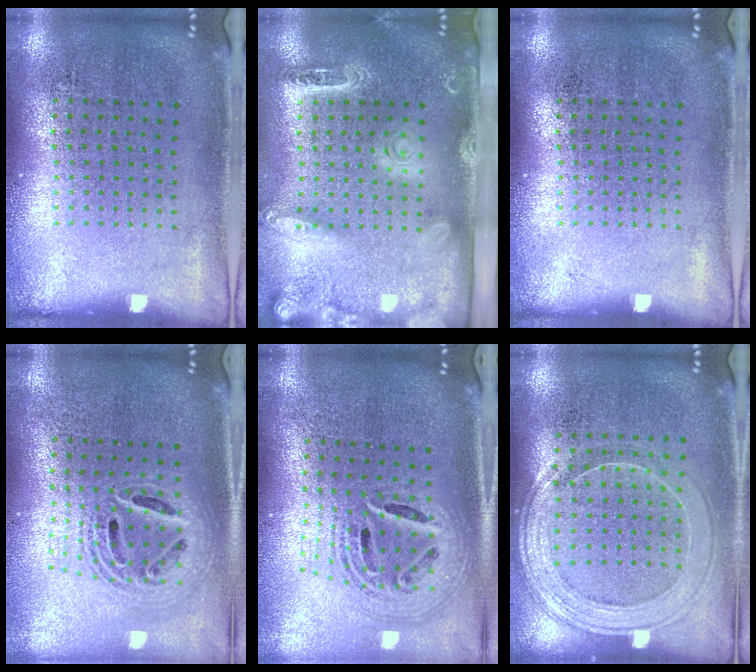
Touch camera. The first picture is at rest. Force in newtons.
{"total": 2.5, "press": 2.0, "slide": 1.5}
{"total": 0.0}
{"total": 2.1, "press": 1.7, "slide": 1.3}
{"total": 2.6, "press": 1.8, "slide": 1.8}
{"total": 1.6, "press": 1.5, "slide": 0.6}